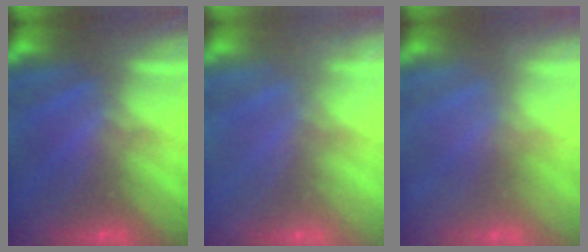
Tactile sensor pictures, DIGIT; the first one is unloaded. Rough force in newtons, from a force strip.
{"total": 2.3}
{"total": 2.4}